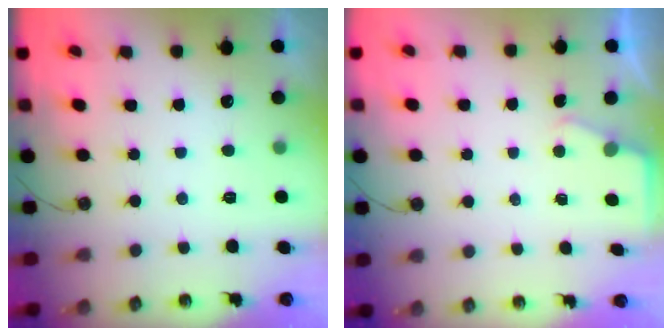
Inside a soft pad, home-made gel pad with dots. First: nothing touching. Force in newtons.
{"total": 2.3, "press": 2.3, "slide": 0.4}